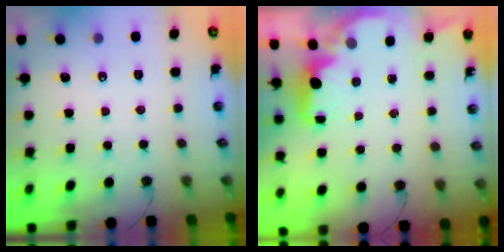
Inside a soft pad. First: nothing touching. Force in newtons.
{"total": 2.5, "press": 2.3, "slide": 0.8}